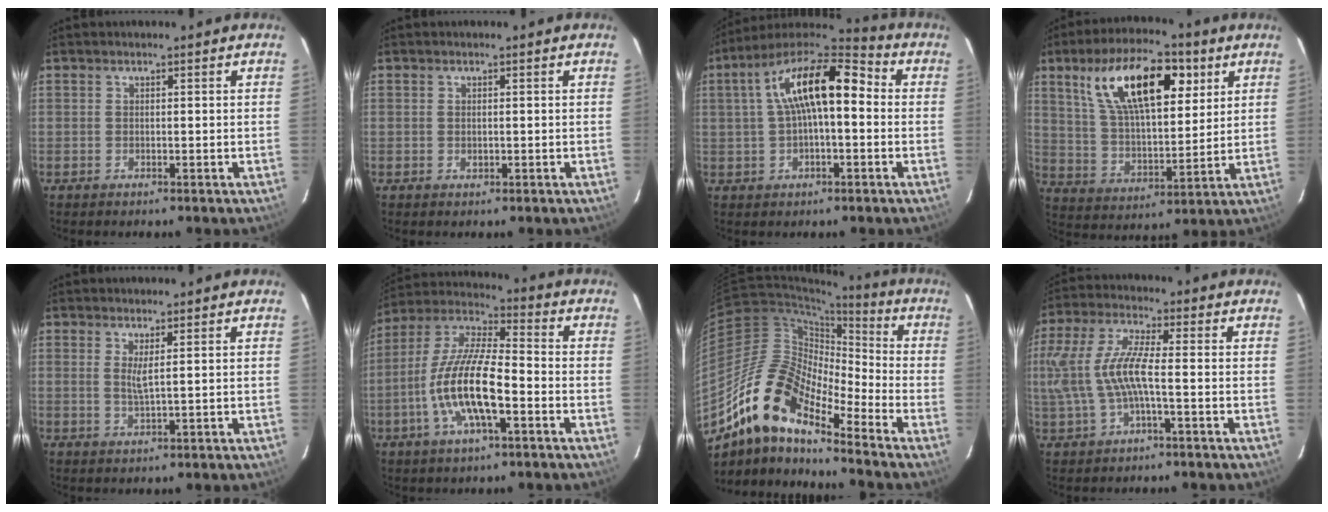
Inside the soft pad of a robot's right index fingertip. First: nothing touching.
{"total": 0.8, "force": [0.0, 0.6, 0.6], "torque": [-0.009, 0.000, 0.001]}
{"total": 15.2, "force": [1.7, 6.0, 13.8], "torque": [-0.249, 0.033, 0.018]}
{"total": 19.1, "force": [8.9, 8.0, 14.8], "torque": [-0.261, 0.027, 0.161]}
{"total": 2.4, "force": [0.8, -0.1, 2.2], "torque": [-0.042, -0.007, 0.013]}
{"total": 14.9, "force": [-5.0, 4.1, 13.4], "torque": [-0.273, -0.006, -0.100]}
{"total": 16.0, "force": [-11.4, 4.8, 10.2], "torque": [-0.167, -0.003, -0.230]}
{"total": 10.9, "force": [-1.2, 2.5, 10.5], "torque": [-0.222, 0.002, -0.015]}